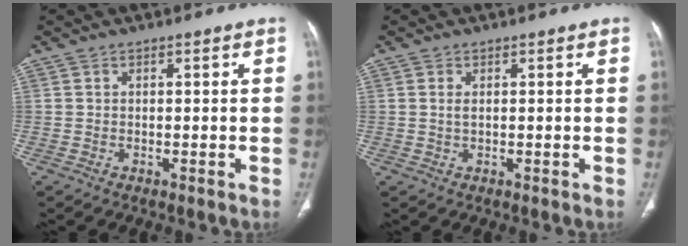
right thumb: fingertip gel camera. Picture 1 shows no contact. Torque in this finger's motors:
{"motor_torque": [-0.51, 0.32, -0.12, 0.62, 0.03]}